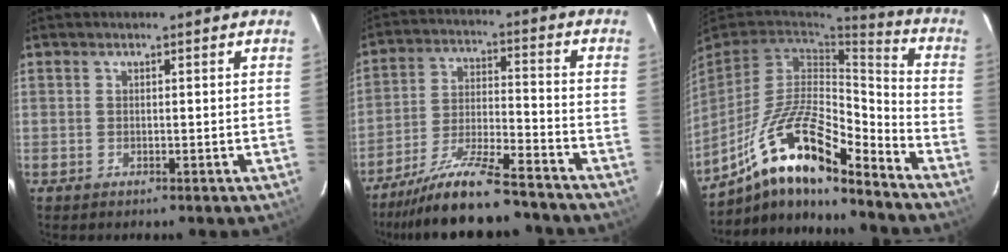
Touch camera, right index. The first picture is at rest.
{"total": 15.3, "force": [-13.6, 1.5, 6.8], "torque": [-0.143, -0.020, -0.226]}
{"total": 18.6, "force": [-12.5, 5.1, 12.9], "torque": [-0.253, -0.009, -0.234]}